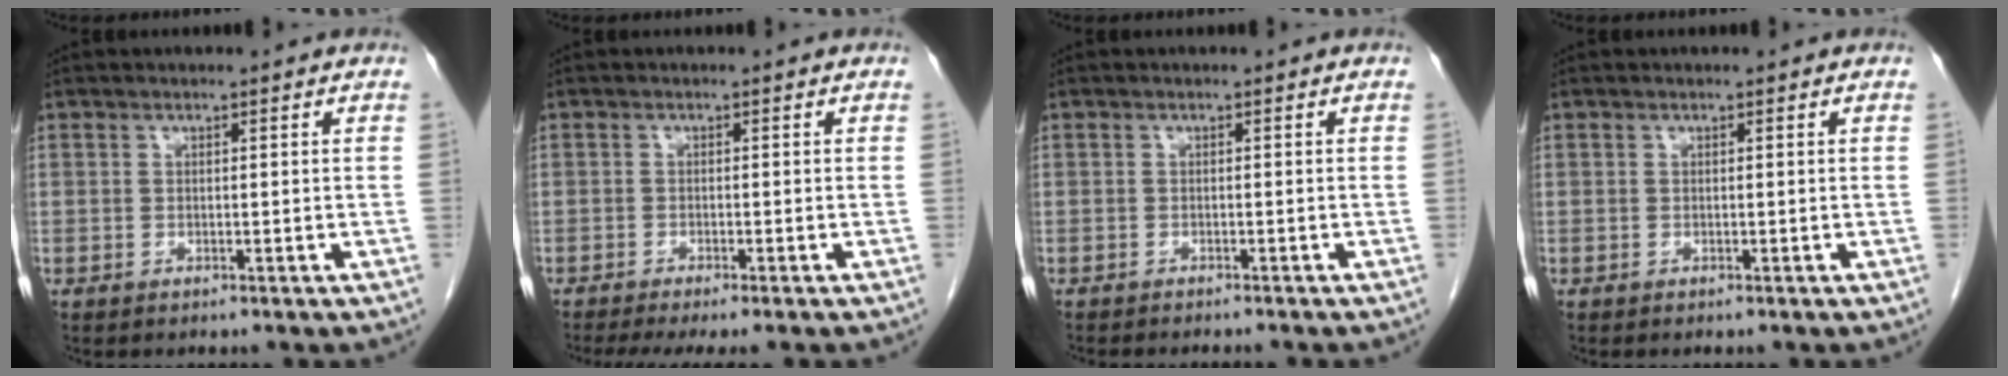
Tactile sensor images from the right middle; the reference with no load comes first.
{"total": 6.4, "force": [-5.2, 0.3, 3.7], "torque": [-0.047, -0.013, -0.083]}
{"total": 5.0, "force": [-4.5, 0.6, 2.1], "torque": [-0.017, -0.006, -0.059]}
{"total": 0.0}